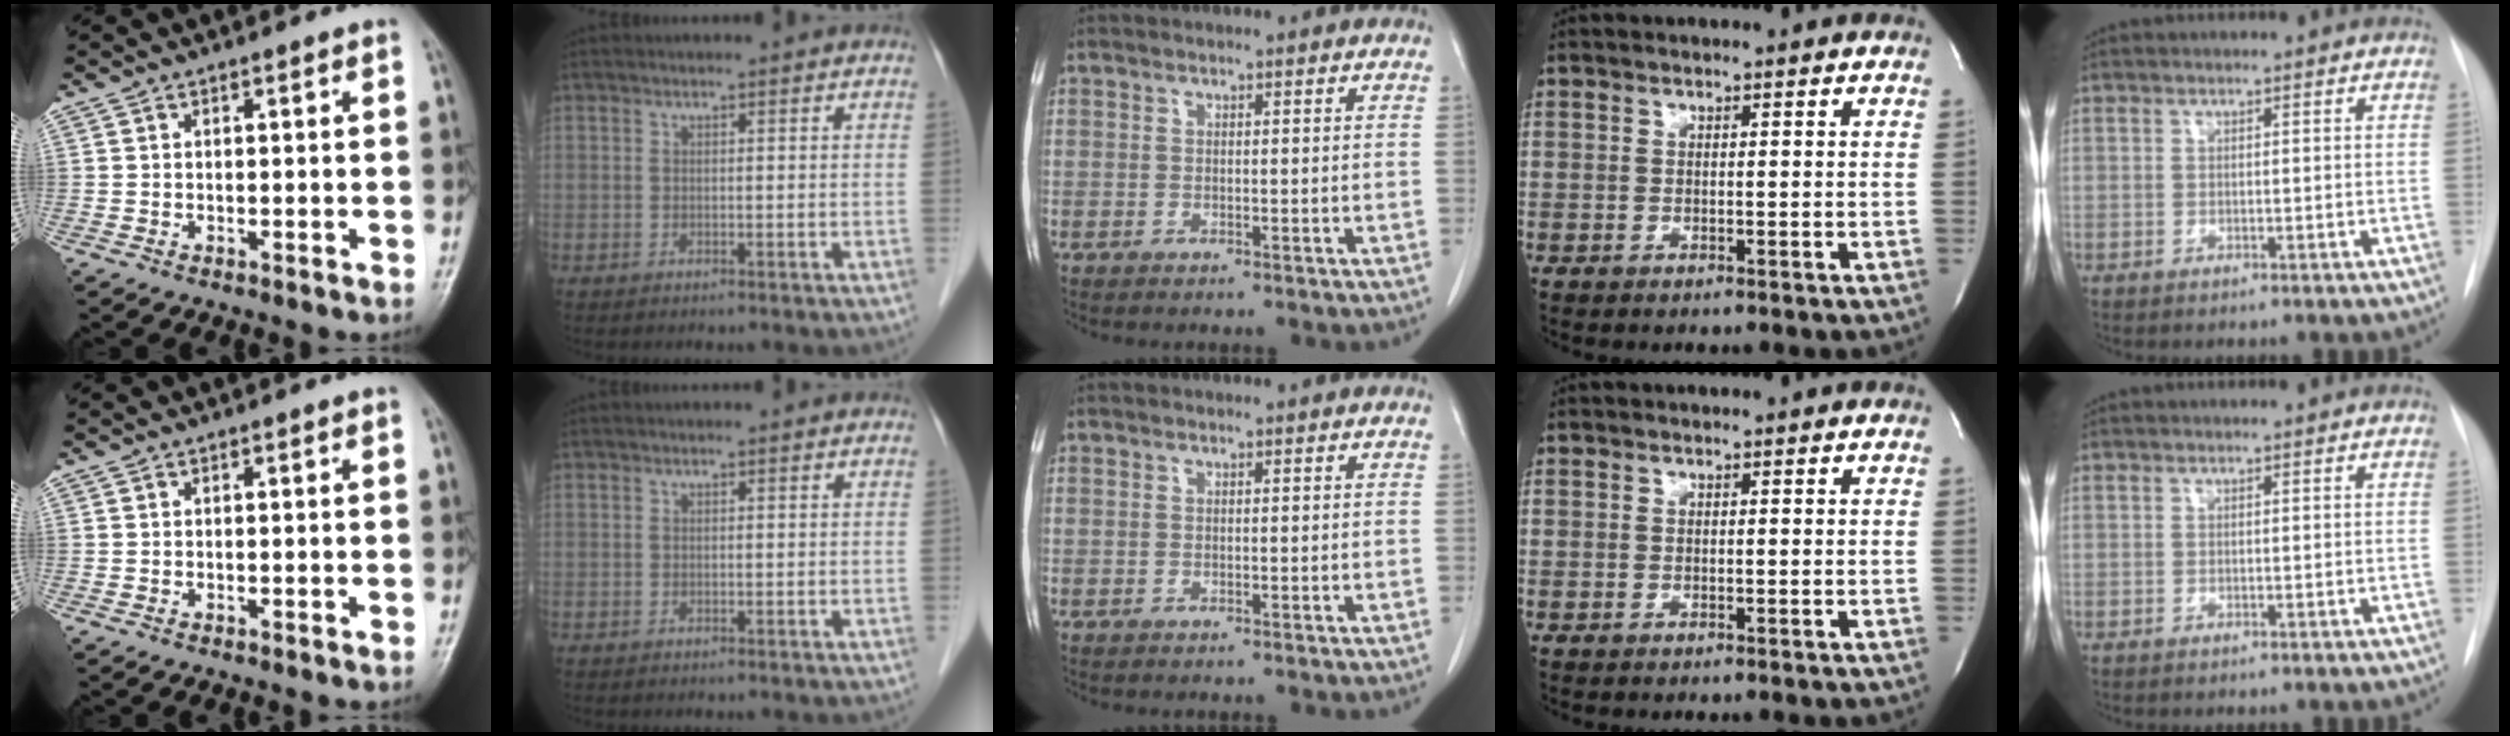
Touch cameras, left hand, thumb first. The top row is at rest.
{}